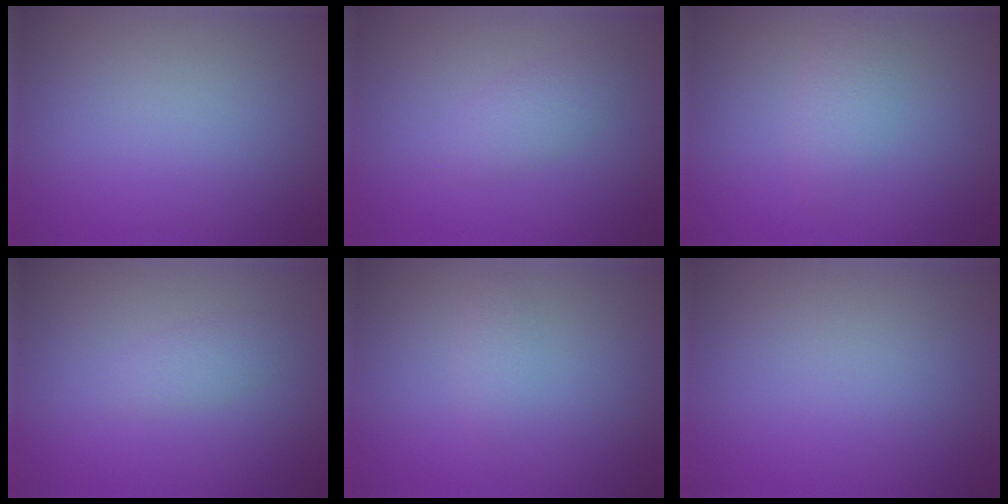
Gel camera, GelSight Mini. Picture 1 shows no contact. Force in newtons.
{"total": 1.7, "press": 1.7, "slide": 0.1}
{"total": 1.8, "press": 1.8, "slide": 0.1}
{"total": 1.3, "press": 1.3, "slide": 0.1}
{"total": 1.1, "press": 1.1, "slide": 0.0}
{"total": 0.0}